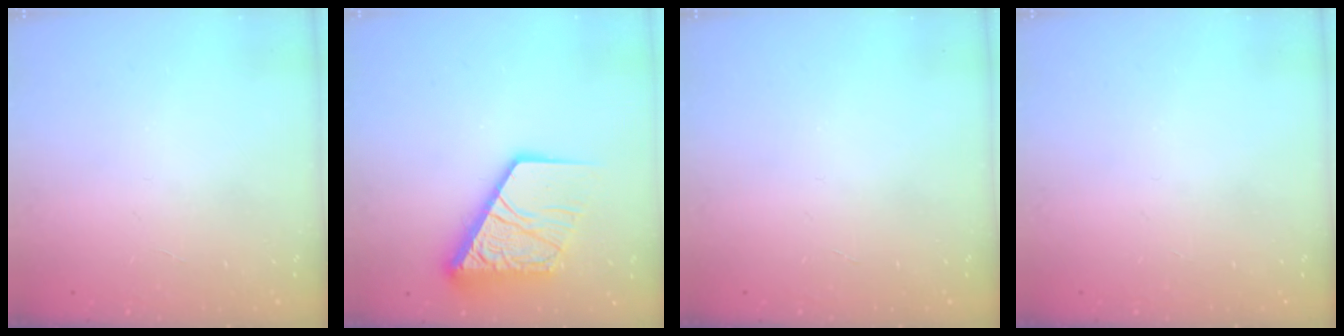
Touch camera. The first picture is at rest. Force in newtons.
{"total": 15.5, "press": 15.4, "slide": 1.9}
{"total": 0.0}
{"total": 0.0}